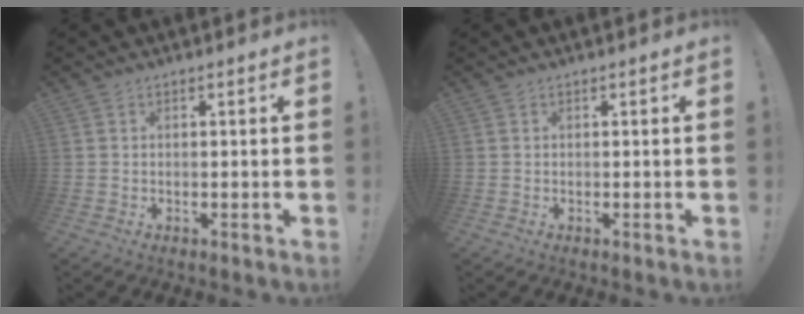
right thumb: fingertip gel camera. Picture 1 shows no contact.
{"total": 0.0}